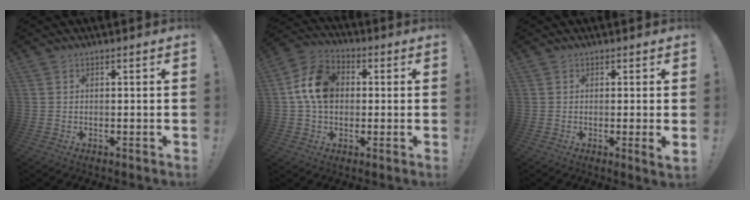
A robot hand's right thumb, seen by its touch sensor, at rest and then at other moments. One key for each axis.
{"total": 13.5, "fx": 2.0, "fy": 10.3, "fz": 8.5, "tx": -0.134, "ty": 0.015, "tz": 0.045}
{"total": 3.0, "fx": 0.0, "fy": -0.2, "fz": 3.0, "tx": -0.042, "ty": -0.011, "tz": -0.001}